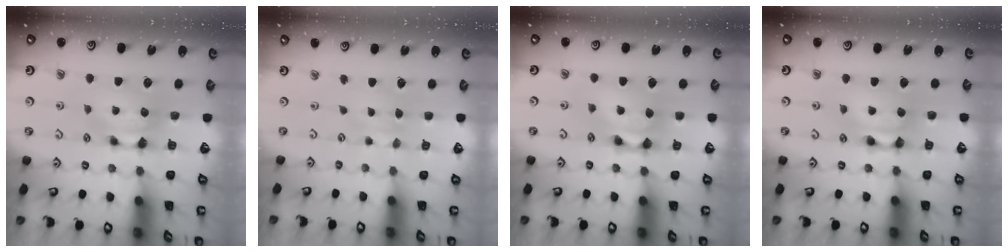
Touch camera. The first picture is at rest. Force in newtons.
{"total": 2.5, "press": 2.5, "slide": 0.3}
{"total": 2.6, "press": 2.6, "slide": 0.2}
{"total": 2.2, "press": 2.2, "slide": 0.0}